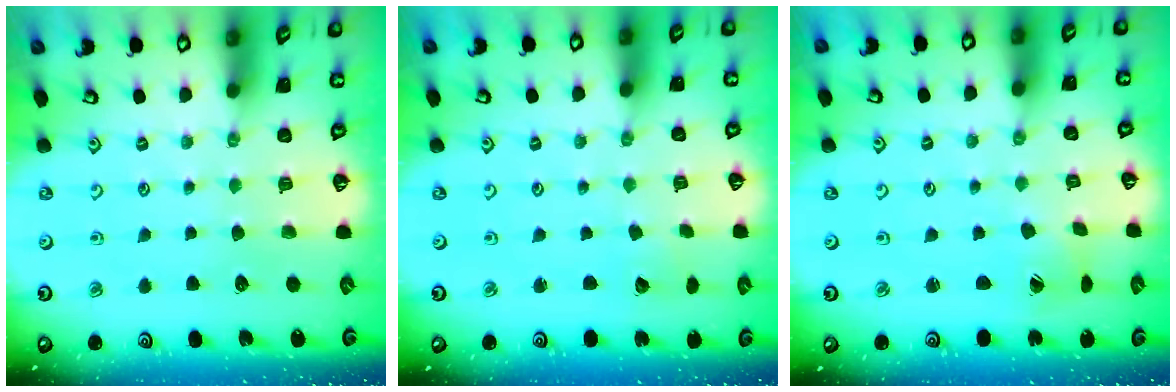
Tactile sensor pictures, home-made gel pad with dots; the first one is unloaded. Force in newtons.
{"total": 1.8, "press": 1.8, "slide": 0.1}
{"total": 2.2, "press": 2.2, "slide": 0.3}